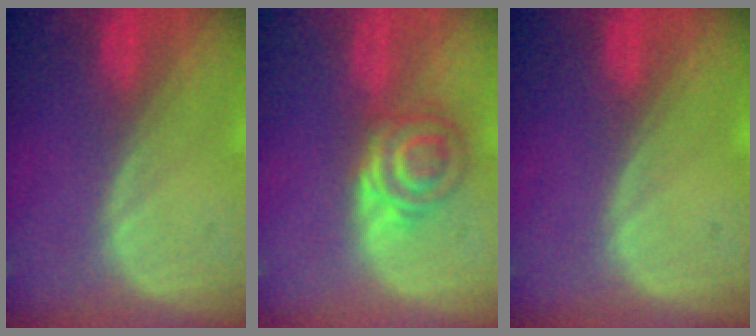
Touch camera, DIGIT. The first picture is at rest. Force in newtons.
{"total": 6.0, "press": 5.5, "slide": 2.2}
{"total": 0.0}